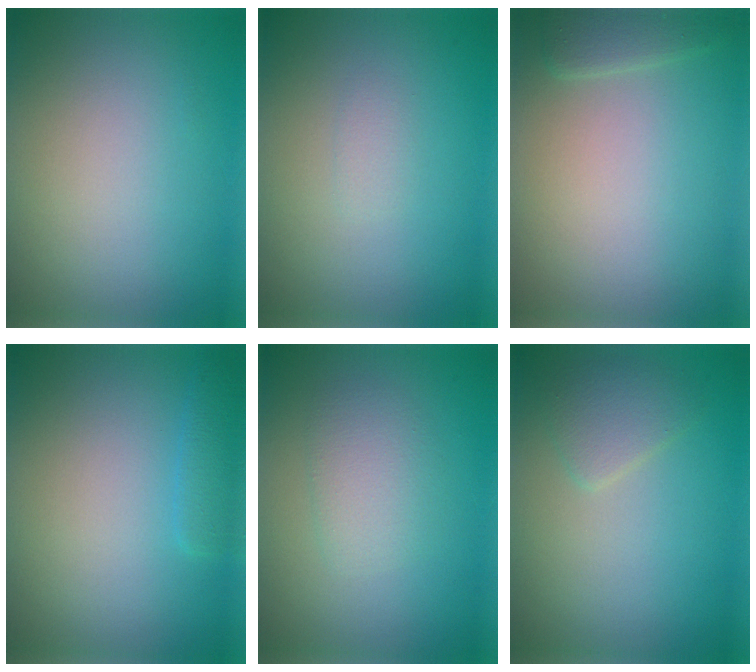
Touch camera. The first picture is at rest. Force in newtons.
{"total": 0.7, "press": 0.6, "slide": 0.2}
{"total": 1.2, "press": 1.2, "slide": 0.1}
{"total": 1.4, "press": 1.4, "slide": 0.1}
{"total": 2.3, "press": 2.3, "slide": 0.1}
{"total": 2.0, "press": 2.0, "slide": 0.1}